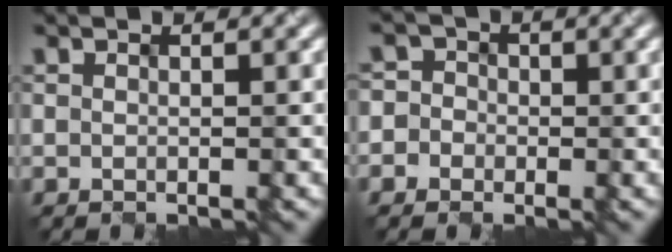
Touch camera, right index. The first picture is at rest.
{"total": 3.1, "force": [-0.1, 3.0, 0.5], "torque": [0.022, 0.017, -0.030]}